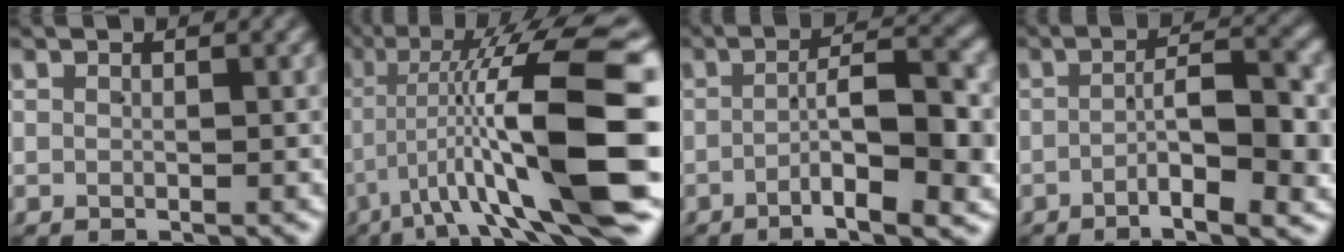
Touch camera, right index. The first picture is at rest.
{"total": 16.5, "force": [-0.3, 5.0, 15.7], "torque": [-0.206, 0.008, -0.003]}
{"total": 6.8, "force": [-2.8, 1.3, 6.0], "torque": [-0.086, -0.006, -0.038]}
{"total": 5.6, "force": [-2.5, 0.9, 4.9], "torque": [-0.072, -0.005, -0.035]}